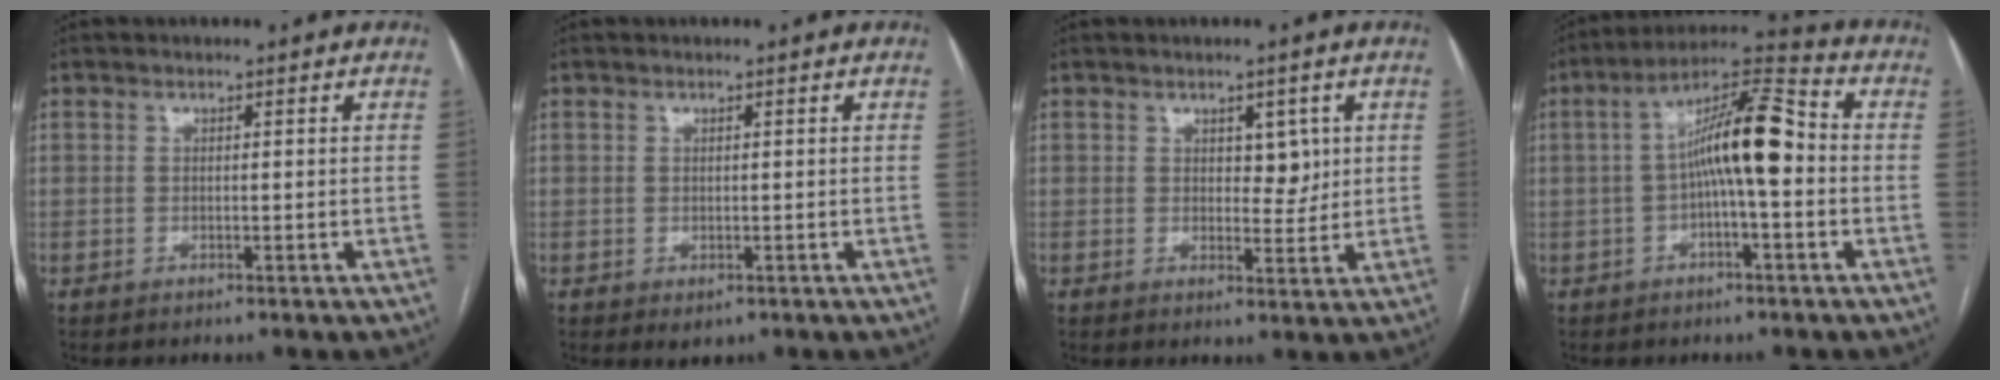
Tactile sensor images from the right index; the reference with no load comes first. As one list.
[{"total": 1.3, "force": [-0.3, 0.9, 0.9], "torque": [-0.009, -0.002, 0.003]}, {"total": 3.8, "force": [1.3, 2.1, 2.9], "torque": [-0.035, -0.002, 0.020]}, {"total": 11.4, "force": [-0.4, 2.1, 11.2], "torque": [-0.193, 0.035, -0.010]}]